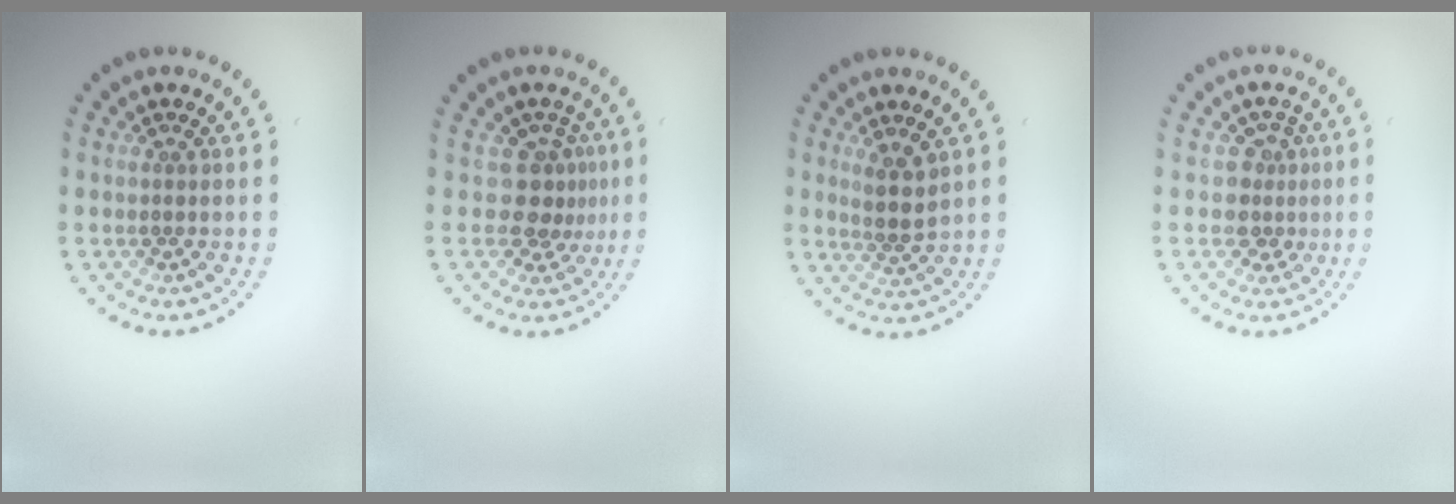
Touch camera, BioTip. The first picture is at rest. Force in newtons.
{"total": 2.8, "press": 1.9, "slide": 2.0}
{"total": 2.5, "press": 2.1, "slide": 1.3}
{"total": 2.3, "press": 1.8, "slide": 1.5}